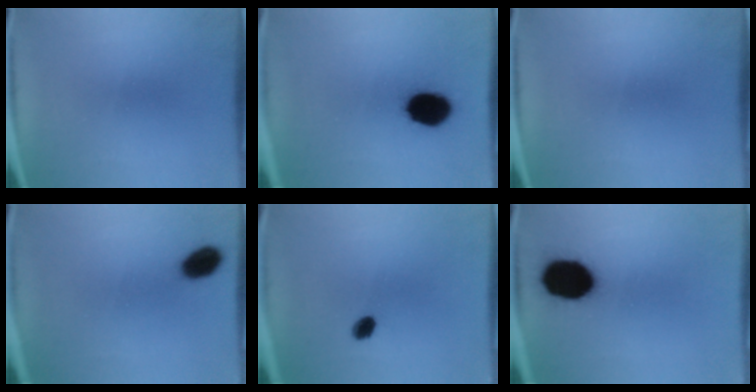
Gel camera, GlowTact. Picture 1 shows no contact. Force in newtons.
{"total": 13.3}
{"total": 0.0}
{"total": 6.2}
{"total": 2.9}
{"total": 18.6}